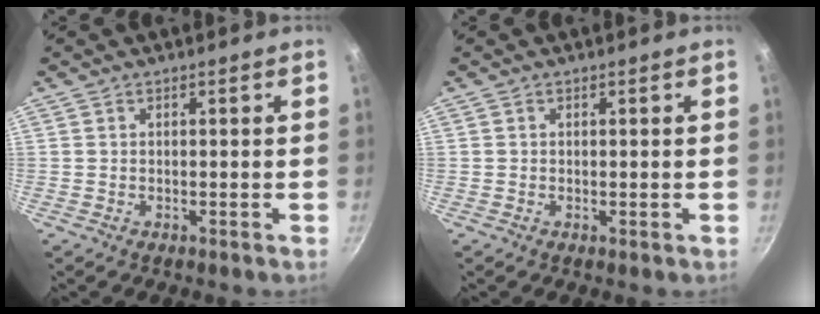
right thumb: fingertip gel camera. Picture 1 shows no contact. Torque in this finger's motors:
{"motor_torque": [0.28, 0.08, 0.27, -0.06, 0.05]}